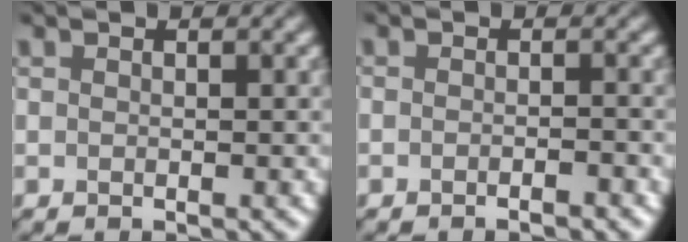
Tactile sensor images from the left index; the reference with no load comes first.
{"total": 1.0, "force": [-1.0, 0.0, 0.2], "torque": [0.001, -0.001, -0.016]}